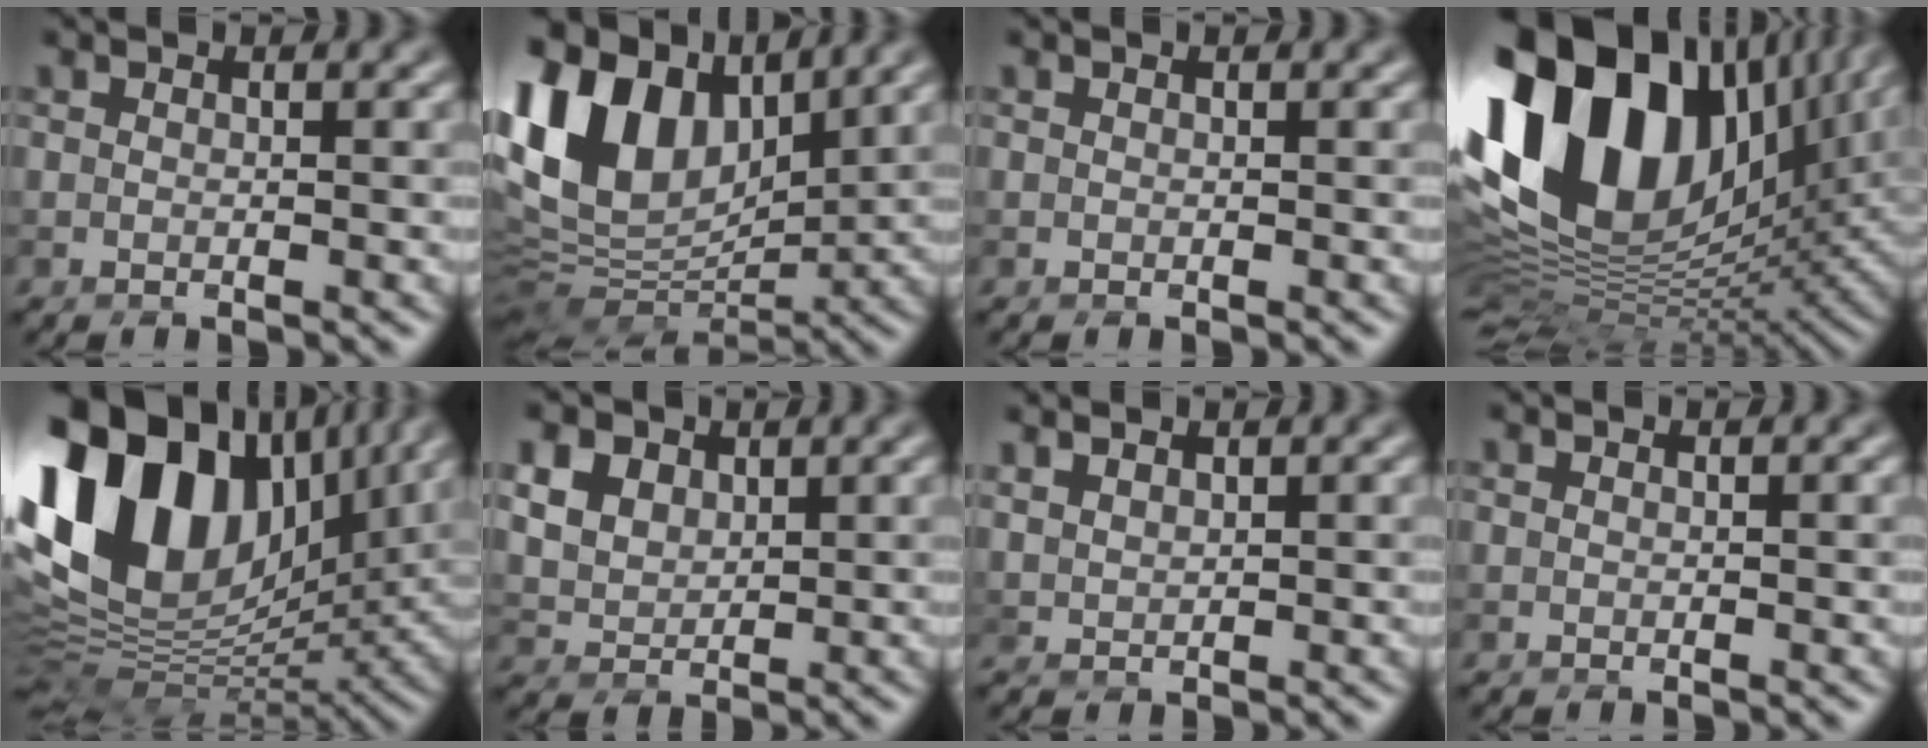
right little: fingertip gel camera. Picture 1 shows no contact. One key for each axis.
{"total": 13.9, "fx": 5.9, "fy": 8.0, "fz": 9.6, "tx": -0.222, "ty": 0.032, "tz": 0.106}
{"total": 0.0}
{"total": 19.1, "fx": 7.4, "fy": 11.2, "fz": 13.5, "tx": -0.278, "ty": 0.032, "tz": 0.125}
{"total": 17.5, "fx": 6.2, "fy": 10.9, "fz": 12.2, "tx": -0.266, "ty": 0.030, "tz": 0.104}
{"total": 10.1, "fx": 5.3, "fy": 7.0, "fz": 4.8, "tx": -0.123, "ty": 0.034, "tz": 0.086}
{"total": 1.4, "fx": 1.3, "fy": 0.3, "fz": 0.3, "tx": -0.013, "ty": 0.007, "tz": 0.029}
{"total": 0.0}